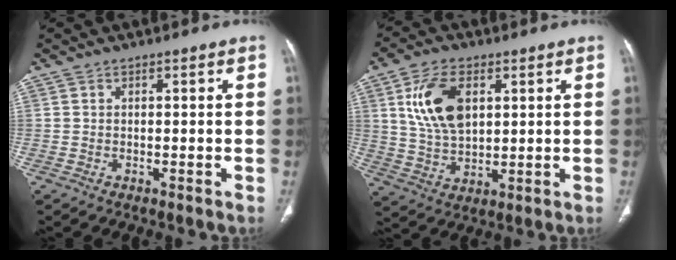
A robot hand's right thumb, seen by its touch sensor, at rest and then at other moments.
{"total": 12.2, "force": [3.7, 7.1, 9.2], "torque": [-0.163, -0.010, 0.076]}